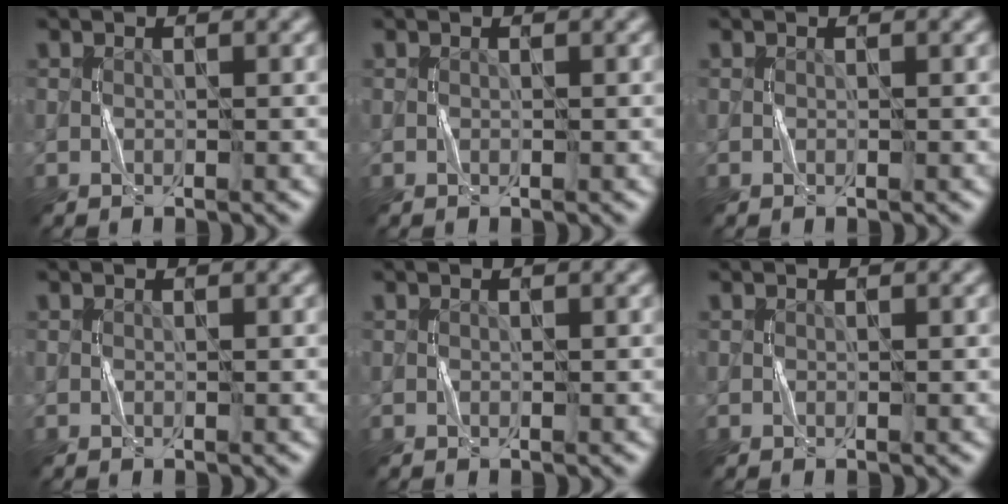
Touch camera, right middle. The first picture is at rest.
{"total": 0.0}
{"total": 0.0}
{"total": 0.0}
{"total": 0.0}
{"total": 0.0}